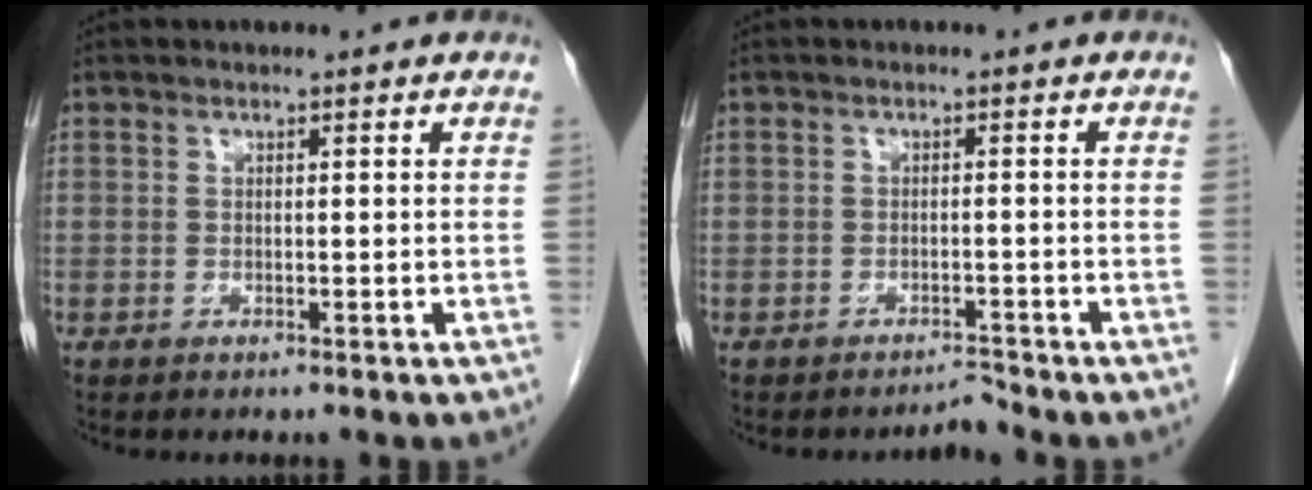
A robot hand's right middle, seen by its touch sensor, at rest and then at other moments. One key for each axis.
{"total": 1.6, "fx": -1.5, "fy": -0.2, "fz": -0.5, "tx": 0.016, "ty": -0.007, "tz": -0.020}